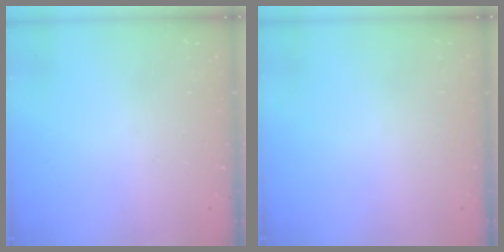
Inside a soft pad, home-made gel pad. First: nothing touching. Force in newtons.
{"total": 0.0}